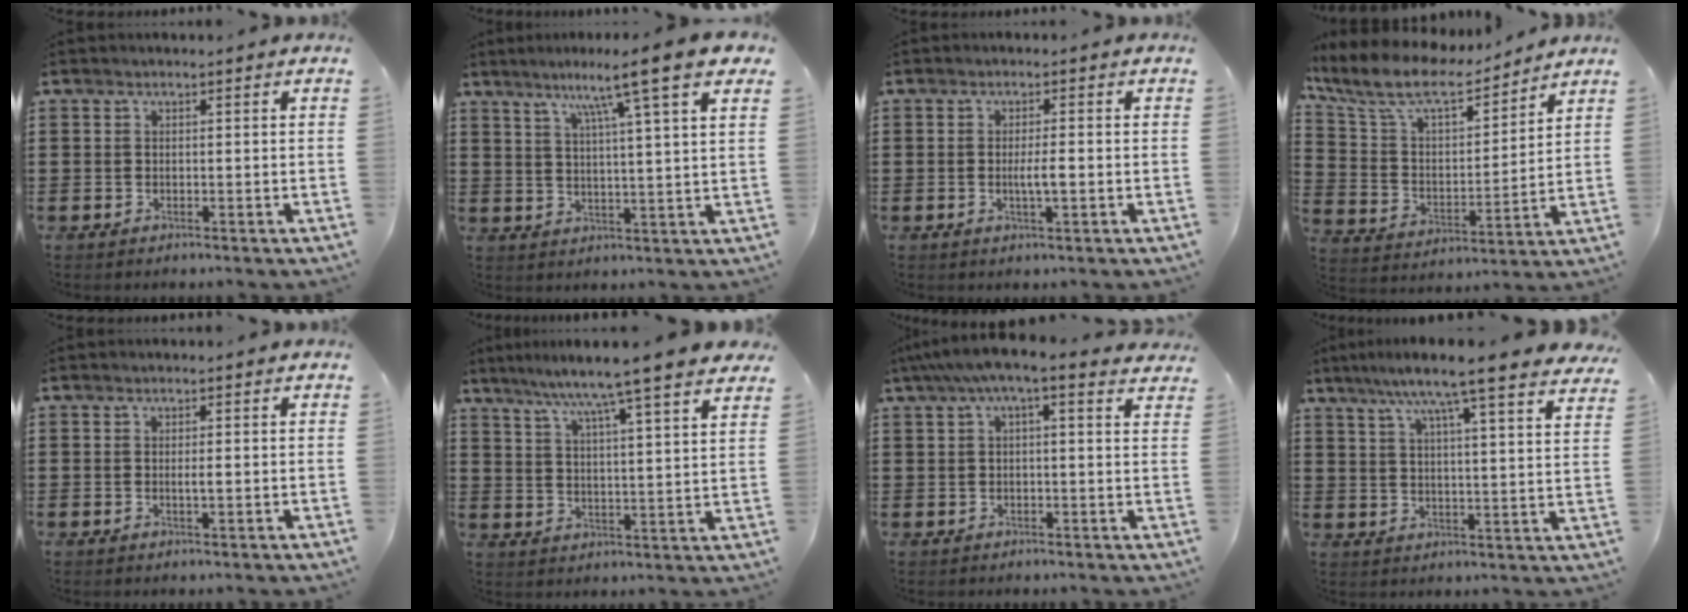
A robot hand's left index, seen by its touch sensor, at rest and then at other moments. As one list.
[{"total": 9.8, "force": [6.6, -0.3, 7.3], "torque": [-0.145, -0.022, 0.100]}, {"total": 2.9, "force": [-0.4, 0.5, 2.8], "torque": [-0.058, -0.004, -0.011]}, {"total": 10.0, "force": [8.3, 2.9, 4.8], "torque": [-0.131, -0.045, 0.143]}, {"total": 1.1, "force": [0.0, 0.1, 1.1], "torque": [-0.021, -0.003, 0.000]}, {"total": 7.2, "force": [6.1, -1.6, 3.4], "torque": [-0.091, -0.041, 0.097]}, {"total": 4.4, "force": [2.7, 0.7, 3.4], "torque": [-0.073, 0.000, 0.044]}, {"total": 8.7, "force": [7.1, -0.4, 5.0], "torque": [-0.115, -0.033, 0.114]}]